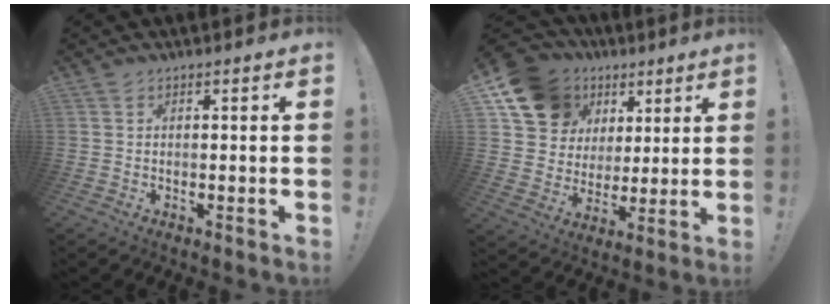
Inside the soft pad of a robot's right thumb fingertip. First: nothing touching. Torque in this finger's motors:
{"motor_torque": [1.49, 2.37, 0.92, 0.45, 0.09]}